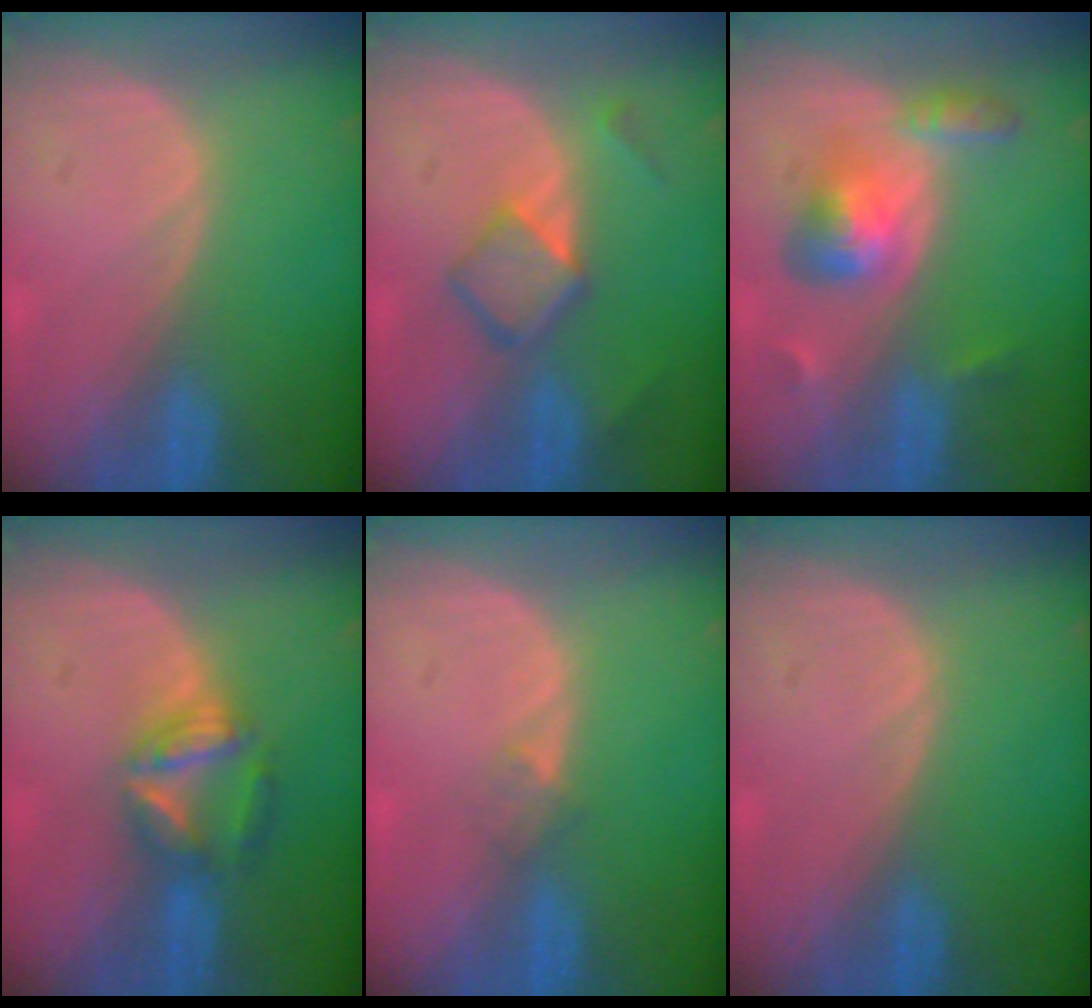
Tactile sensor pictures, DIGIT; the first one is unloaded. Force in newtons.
{"total": 5.1, "press": 4.7, "slide": 1.8}
{"total": 6.2, "press": 5.6, "slide": 2.8}
{"total": 5.6, "press": 5.6, "slide": 0.6}
{"total": 1.5, "press": 1.2, "slide": 1.0}
{"total": 0.0}